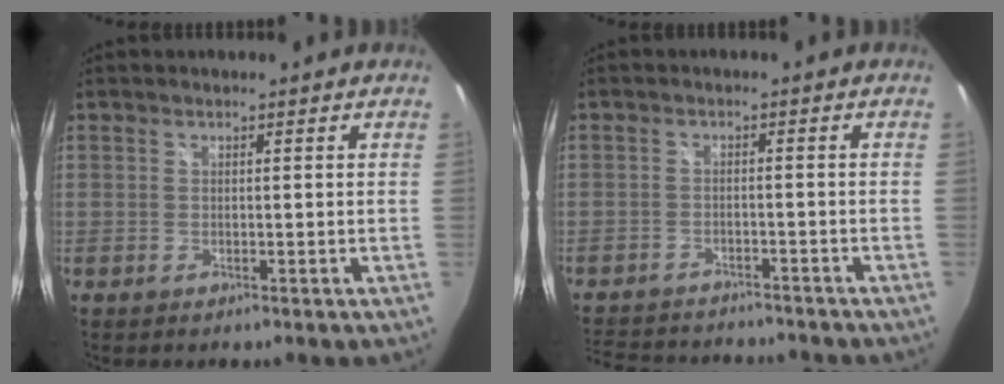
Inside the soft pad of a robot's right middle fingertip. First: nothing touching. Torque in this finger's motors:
{"motor_torque": [1.07, -1.07, 0.09, 0.04]}